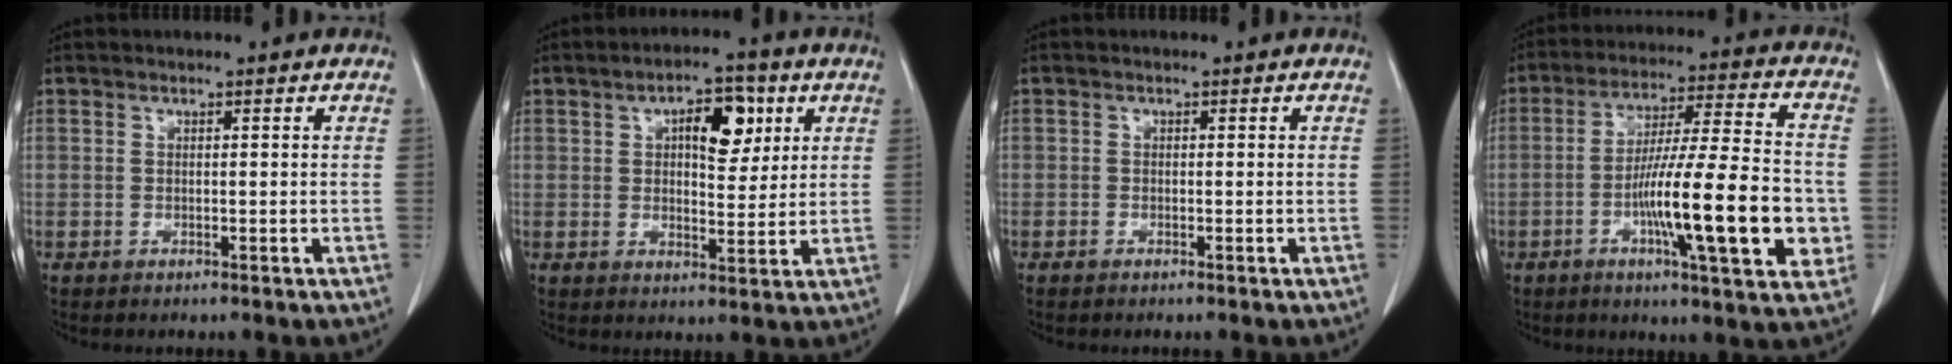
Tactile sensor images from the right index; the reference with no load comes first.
{"total": 8.8, "force": [3.1, 4.0, 7.2], "torque": [-0.111, 0.017, 0.052]}
{"total": 1.1, "force": [-0.5, 0.7, 0.6], "torque": [-0.013, 0.001, -0.006]}
{"total": 19.1, "force": [-4.4, 2.2, 18.4], "torque": [-0.275, 0.002, -0.066]}